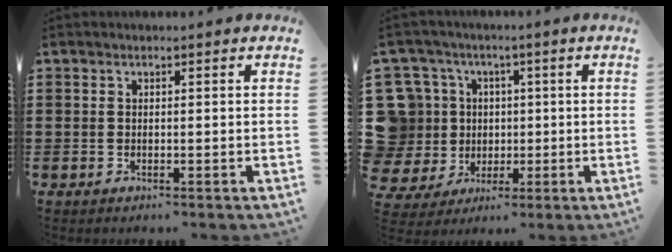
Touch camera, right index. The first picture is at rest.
{"total": 10.5, "force": [1.3, 10.1, 2.7], "torque": [-0.114, -0.008, 0.032]}